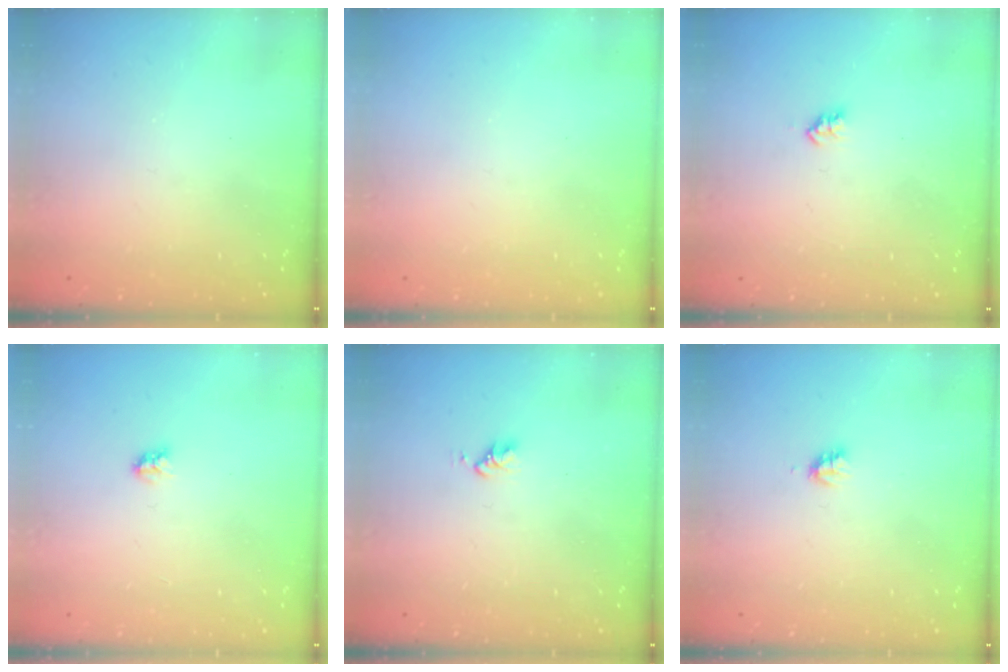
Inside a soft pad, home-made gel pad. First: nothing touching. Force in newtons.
{"total": 0.0}
{"total": 2.6, "press": 2.5, "slide": 0.4}
{"total": 2.9, "press": 2.9, "slide": 0.3}
{"total": 2.6, "press": 2.6, "slide": 0.4}
{"total": 2.2, "press": 2.2, "slide": 0.3}